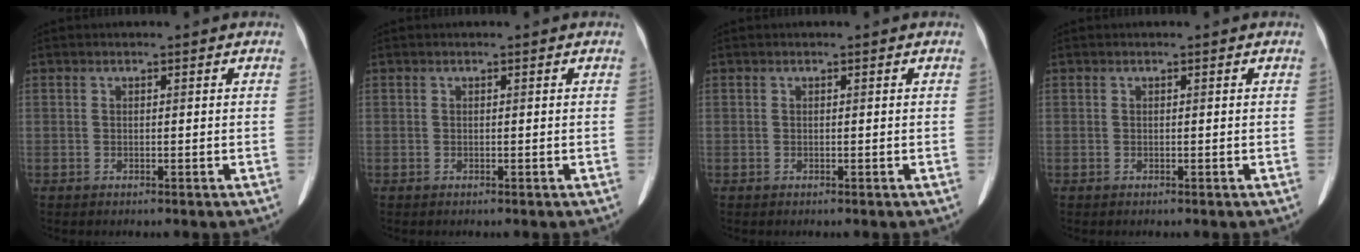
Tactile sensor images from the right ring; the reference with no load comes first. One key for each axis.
{"total": 0.0}
{"total": 0.0}
{"total": 0.0}